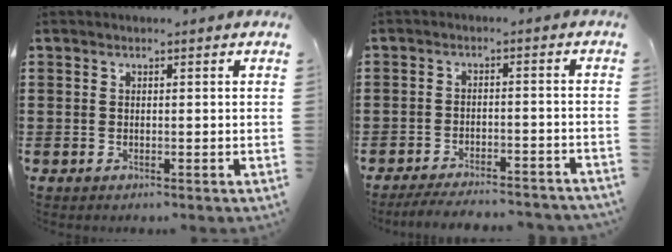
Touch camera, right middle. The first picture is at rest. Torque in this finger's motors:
{"motor_torque": [0.78, 0.00, 0.17, 0.05]}